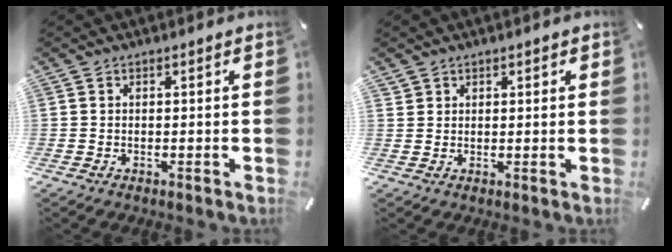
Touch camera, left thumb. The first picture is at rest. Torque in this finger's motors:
{"motor_torque": [0.37, -0.77, 0.02, -0.02, 0.00]}